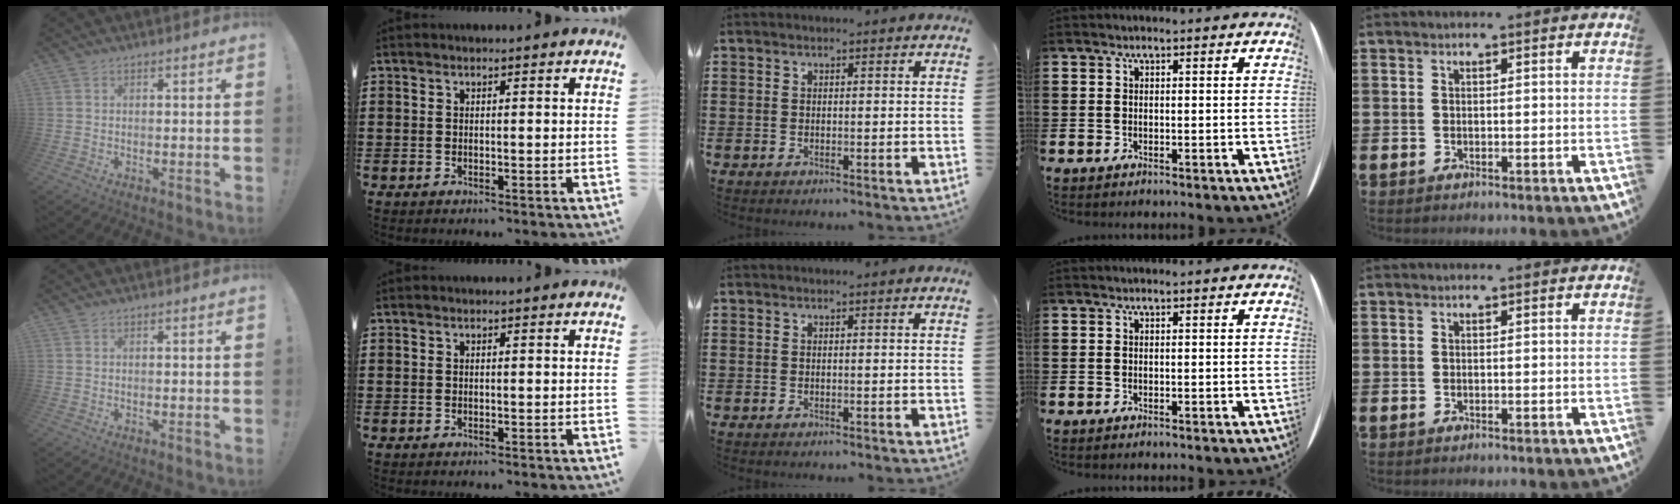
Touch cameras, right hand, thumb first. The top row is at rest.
{}